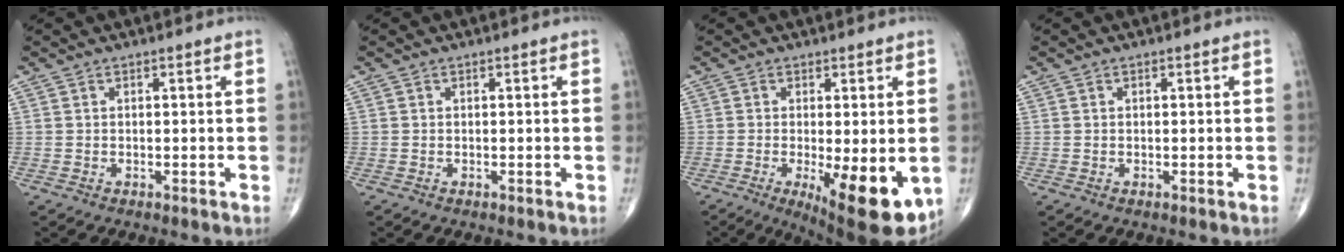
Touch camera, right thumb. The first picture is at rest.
{"total": 0.0}
{"total": 13.3, "force": [-3.6, 4.2, 12.1], "torque": [-0.157, -0.024, -0.040]}
{"total": 0.0}